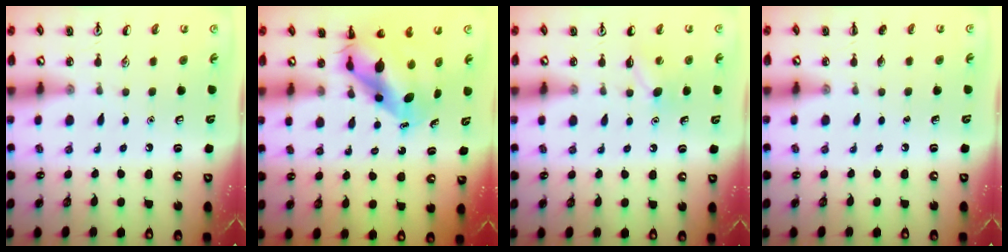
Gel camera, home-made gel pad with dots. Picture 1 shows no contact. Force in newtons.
{"total": 7.3, "press": 7.0, "slide": 1.9}
{"total": 5.8, "press": 5.6, "slide": 1.5}
{"total": 0.0}